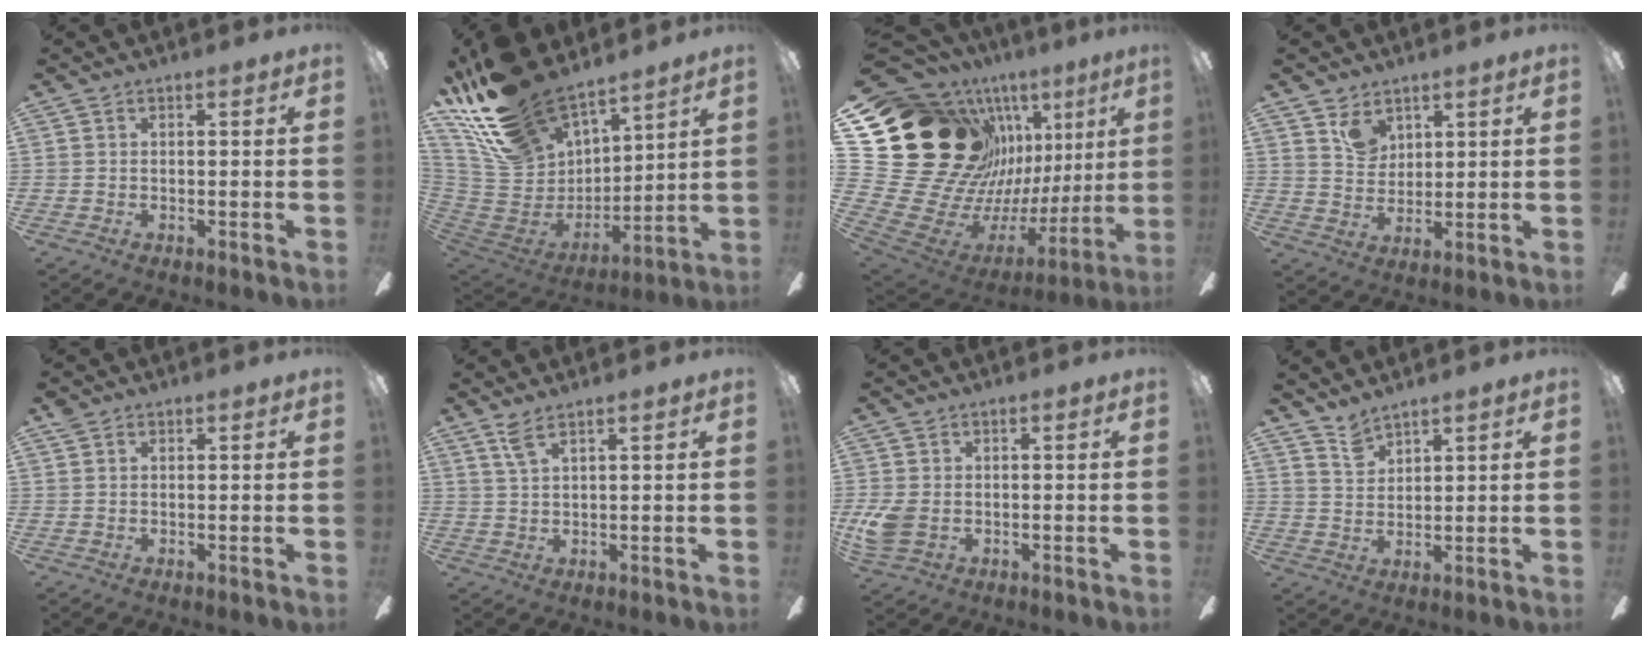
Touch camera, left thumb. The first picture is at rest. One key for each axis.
{"total": 23.4, "fx": 18.5, "fy": 10.4, "fz": 9.9, "tx": -0.234, "ty": -0.106, "tz": 0.350}
{"total": 28.9, "fx": 9.8, "fy": 21.0, "fz": 17.3, "tx": -0.300, "ty": -0.121, "tz": 0.257}
{"total": 6.2, "fx": 4.4, "fy": 4.0, "fz": 1.8, "tx": -0.026, "ty": -0.017, "tz": 0.081}
{"total": 1.2, "fx": 0.9, "fy": 0.8, "fz": 0.3, "tx": -0.008, "ty": 0.000, "tz": 0.017}
{"total": 3.5, "fx": 2.5, "fy": 0.6, "fz": 2.4, "tx": -0.055, "ty": -0.001, "tz": 0.046}
{"total": 5.8, "fx": -0.6, "fy": 4.4, "fz": 3.7, "tx": -0.081, "ty": -0.001, "tz": -0.011}
{"total": 4.5, "fx": 4.2, "fy": 1.4, "fz": 1.1, "tx": -0.033, "ty": -0.019, "tz": 0.080}